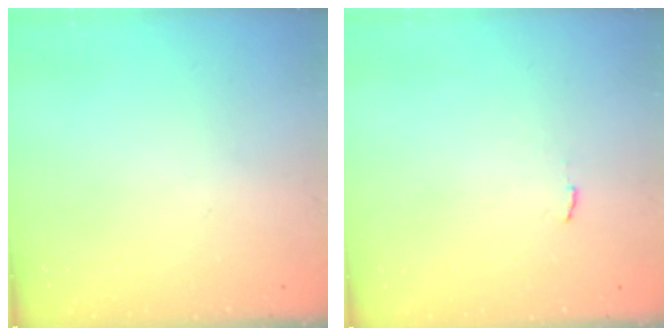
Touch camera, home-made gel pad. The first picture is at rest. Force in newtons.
{"total": 2.9, "press": 2.9, "slide": 0.3}